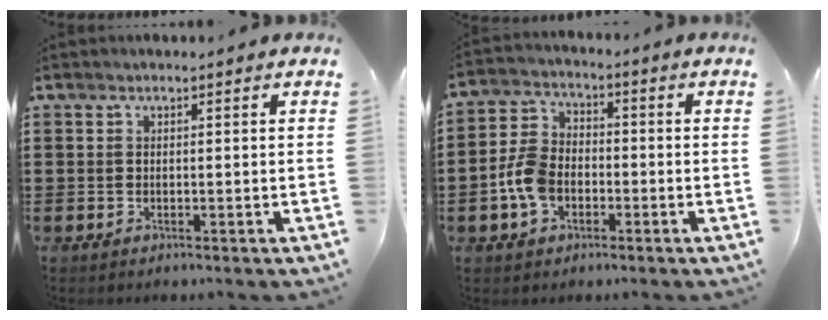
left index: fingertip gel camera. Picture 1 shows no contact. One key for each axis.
{"total": 6.9, "fx": -2.3, "fy": 4.7, "fz": 4.5, "tx": -0.120, "ty": 0.005, "tz": -0.050}